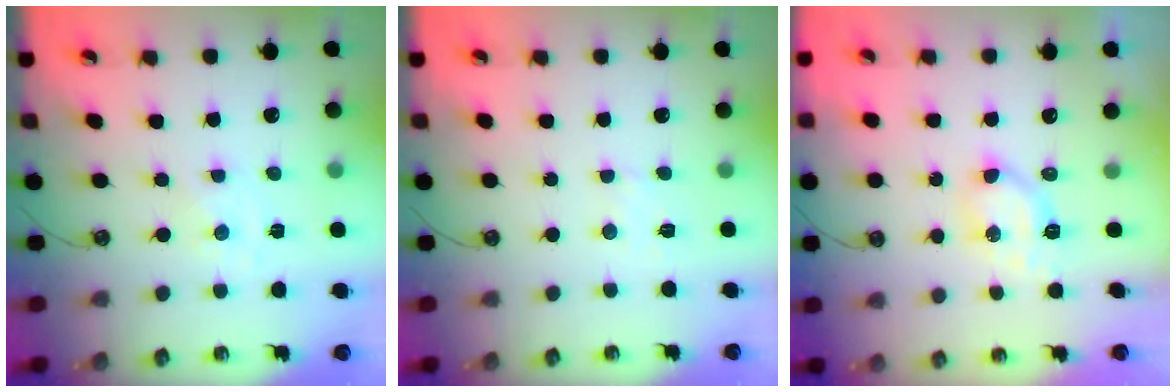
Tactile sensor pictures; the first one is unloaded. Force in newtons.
{"total": 6.3, "press": 6.3, "slide": 0.6}
{"total": 6.1, "press": 6.0, "slide": 0.7}